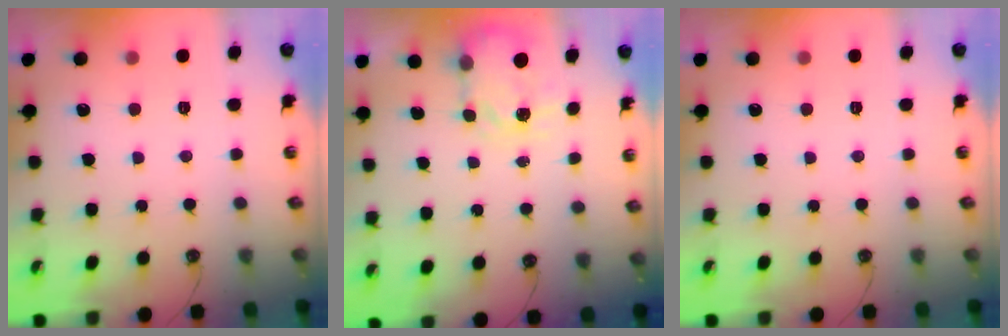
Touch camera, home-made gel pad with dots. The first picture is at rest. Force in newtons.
{"total": 3.6, "press": 3.5, "slide": 0.6}
{"total": 0.0}